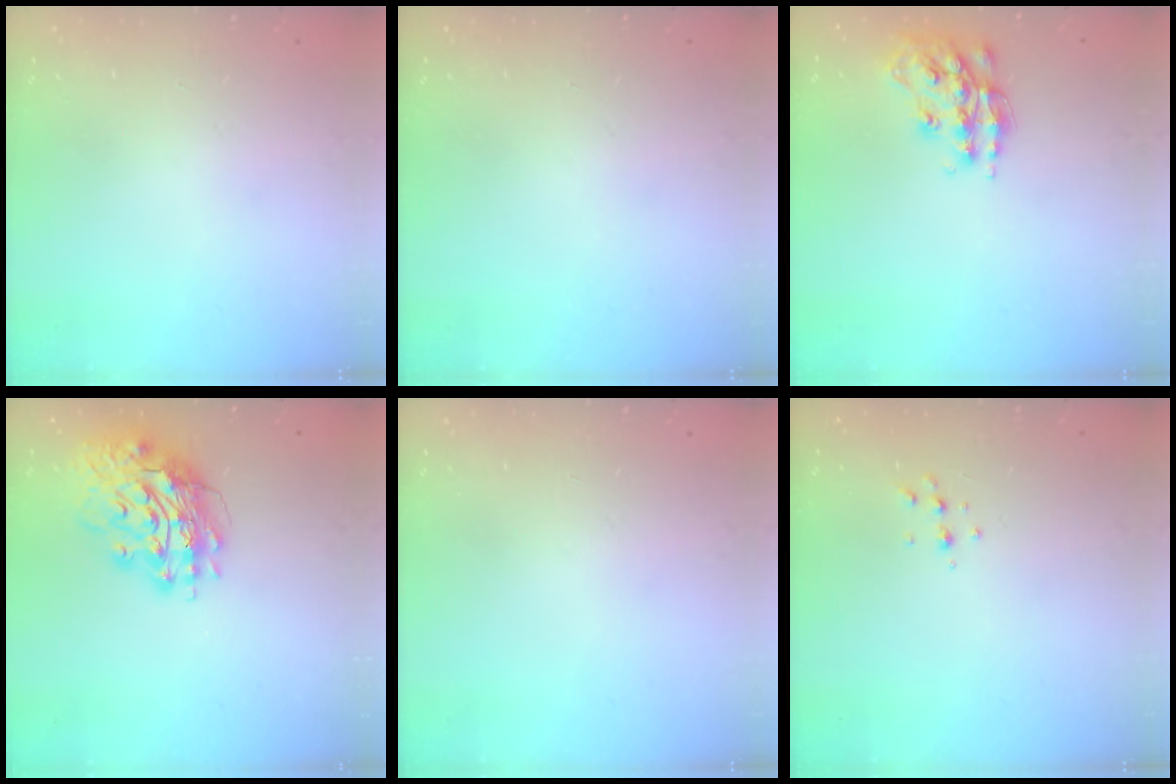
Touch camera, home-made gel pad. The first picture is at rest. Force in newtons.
{"total": 0.0}
{"total": 15.9, "press": 15.9, "slide": 0.9}
{"total": 16.2, "press": 16.1, "slide": 2.1}
{"total": 0.0}
{"total": 4.7, "press": 4.6, "slide": 0.9}